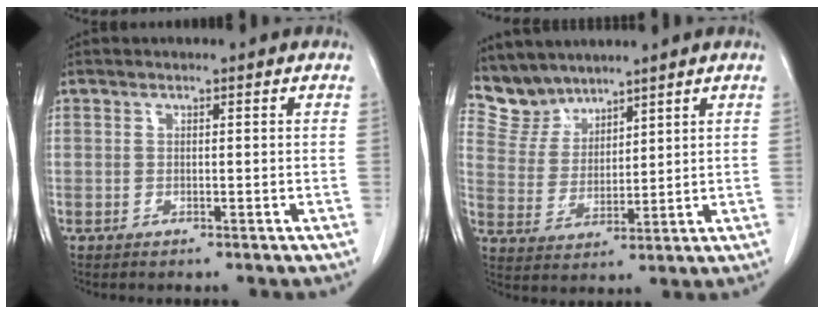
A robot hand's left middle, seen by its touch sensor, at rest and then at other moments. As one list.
[{"total": 5.8, "force": [5.5, 1.8, -0.1], "torque": [-0.006, 0.006, 0.126]}]